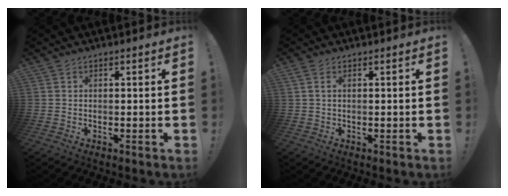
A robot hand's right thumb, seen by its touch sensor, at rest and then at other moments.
{"total": 2.1, "force": [0.8, 0.9, 1.7], "torque": [-0.041, 0.005, 0.016]}